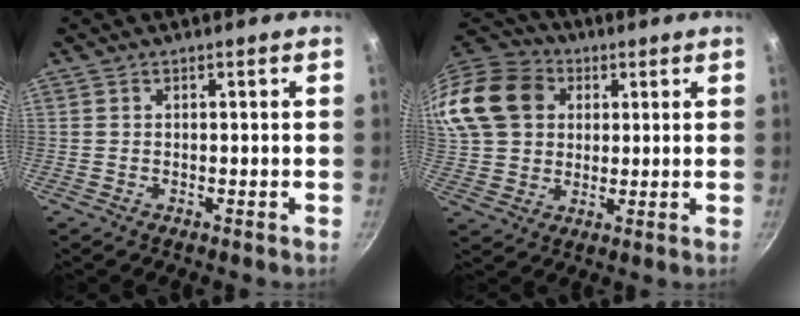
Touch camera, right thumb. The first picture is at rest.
{"total": 21.8, "force": [6.6, 17.4, 11.5], "torque": [-0.250, 0.033, 0.119]}